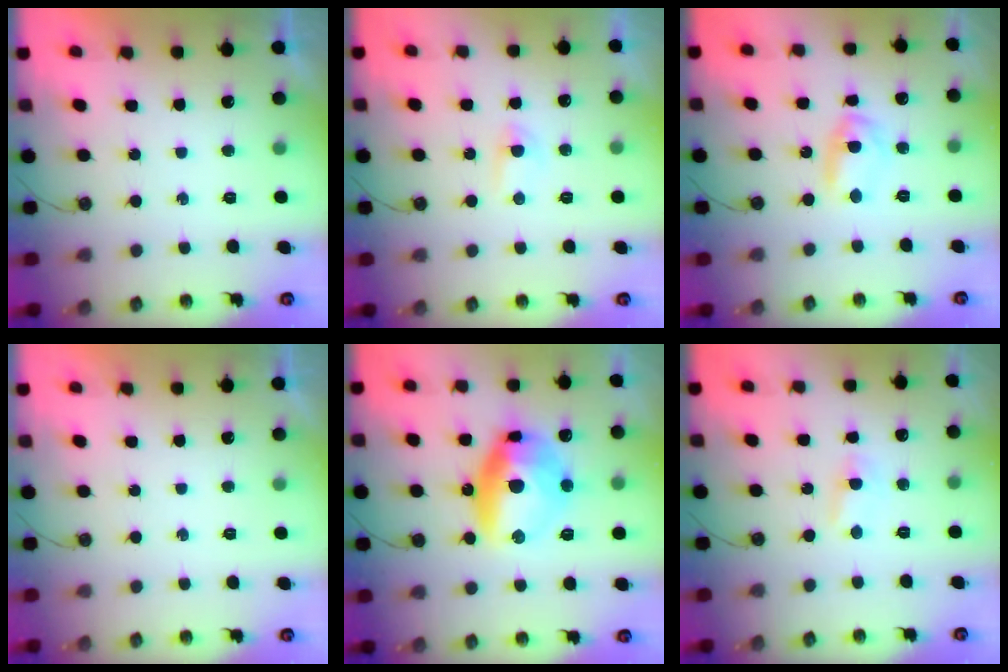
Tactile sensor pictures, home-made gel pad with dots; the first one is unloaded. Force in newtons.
{"total": 3.2, "press": 3.2, "slide": 0.4}
{"total": 6.6, "press": 6.5, "slide": 0.4}
{"total": 0.0}
{"total": 14.8, "press": 14.7, "slide": 1.7}
{"total": 2.9, "press": 2.9, "slide": 0.4}